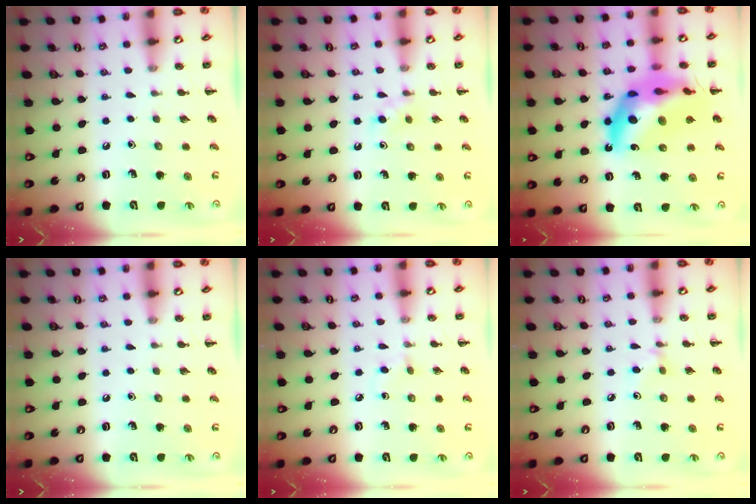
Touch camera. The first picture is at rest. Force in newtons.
{"total": 3.6, "press": 3.2, "slide": 1.5}
{"total": 22.4, "press": 21.7, "slide": 5.5}
{"total": 0.0}
{"total": 2.7, "press": 2.5, "slide": 0.9}
{"total": 3.0, "press": 2.9, "slide": 1.0}